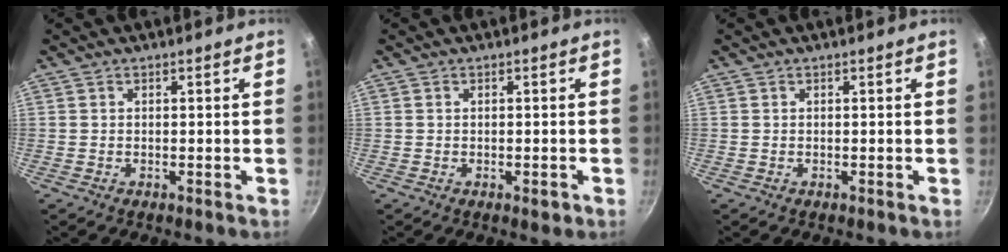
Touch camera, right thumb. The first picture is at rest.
{"total": 1.5, "force": [-0.5, 0.8, 1.2], "torque": [-0.012, 0.003, -0.007]}
{"total": 0.0}